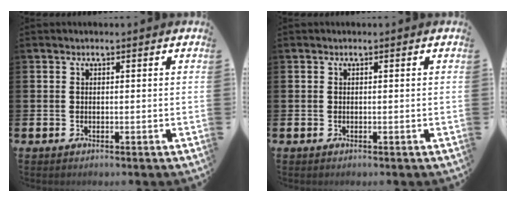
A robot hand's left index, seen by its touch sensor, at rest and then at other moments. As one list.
[{"total": 0.0}]